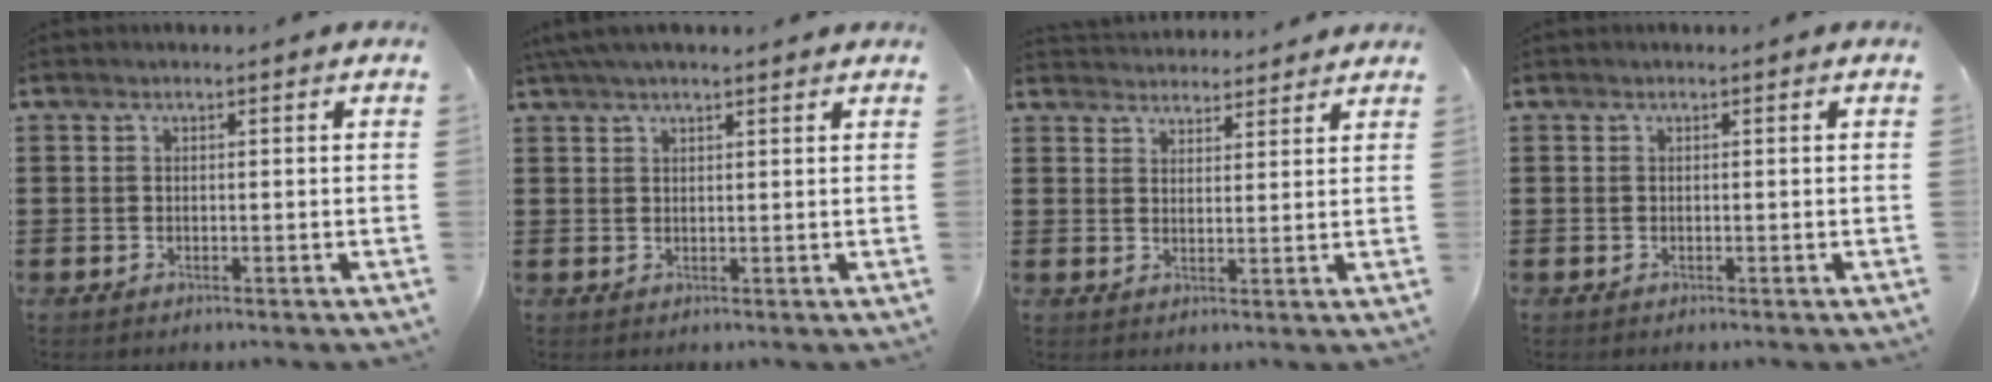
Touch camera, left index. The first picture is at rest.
{"total": 2.9, "force": [2.3, 0.5, 1.7], "torque": [-0.038, 0.003, 0.044]}
{"total": 3.1, "force": [3.1, 0.4, -0.3], "torque": [-0.003, -0.009, 0.059]}
{"total": 0.0}